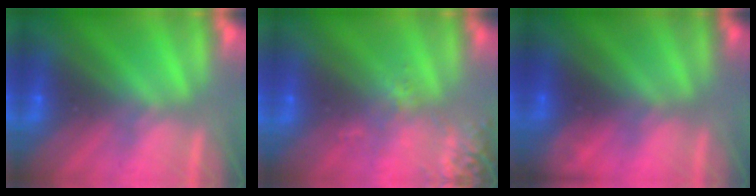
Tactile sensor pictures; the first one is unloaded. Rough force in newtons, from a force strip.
{"total": 2.6}
{"total": 1.8}